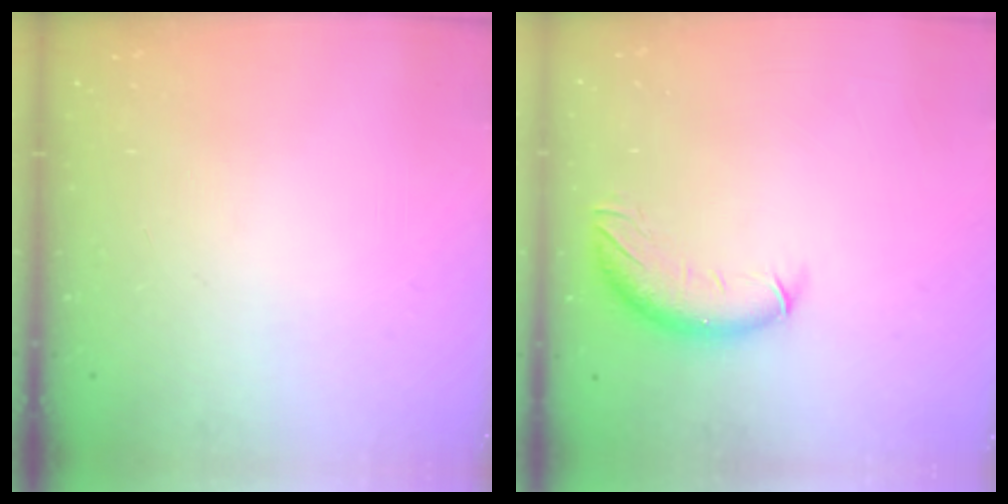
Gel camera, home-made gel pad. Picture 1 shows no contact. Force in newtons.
{"total": 10.2, "press": 10.0, "slide": 2.1}